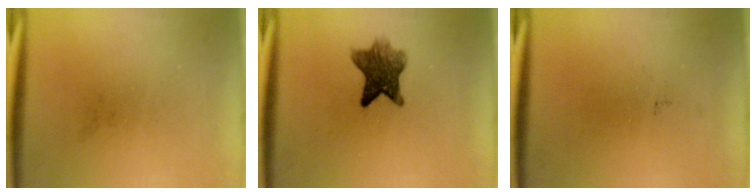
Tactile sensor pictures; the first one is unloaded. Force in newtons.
{"total": 7.2}
{"total": 0.0}